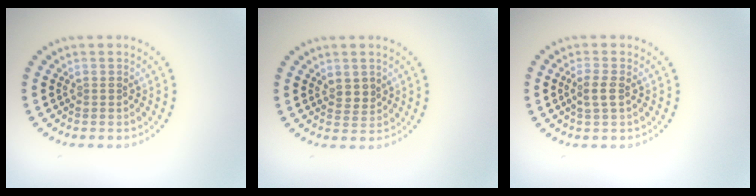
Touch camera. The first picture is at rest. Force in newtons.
{"total": 1.5, "press": 1.3, "slide": 0.8}
{"total": 1.6, "press": 1.5, "slide": 0.5}